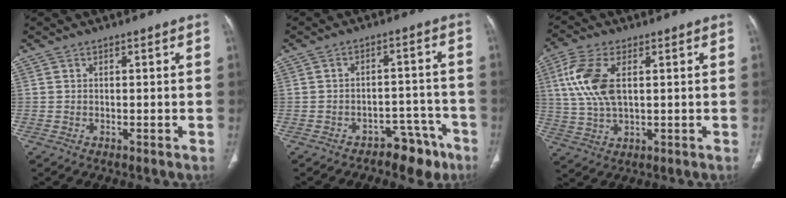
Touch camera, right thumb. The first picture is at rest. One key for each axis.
{"total": 7.1, "fx": -5.1, "fy": 4.1, "fz": 2.6, "tx": -0.008, "ty": 0.064, "tz": -0.071}
{"total": 10.7, "fx": 2.6, "fy": 5.3, "fz": 8.9, "tx": -0.208, "ty": 0.000, "tz": 0.053}